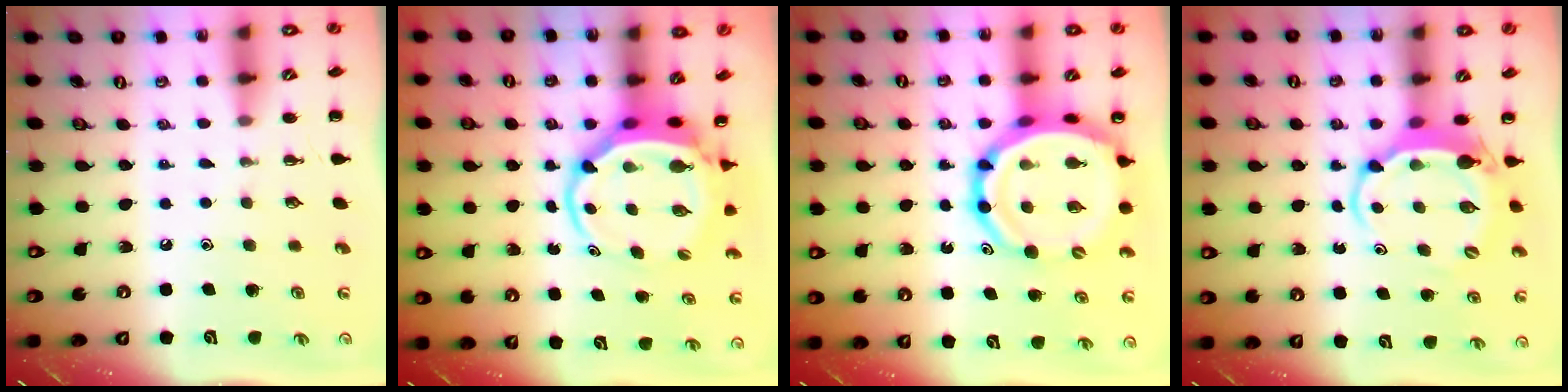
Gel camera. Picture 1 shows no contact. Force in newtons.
{"total": 6.3, "press": 6.2, "slide": 1.5}
{"total": 17.3, "press": 16.7, "slide": 4.6}
{"total": 5.9, "press": 5.8, "slide": 1.2}